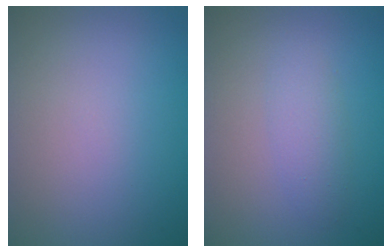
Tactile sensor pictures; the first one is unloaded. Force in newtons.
{"total": 1.9, "press": 1.9, "slide": 0.1}